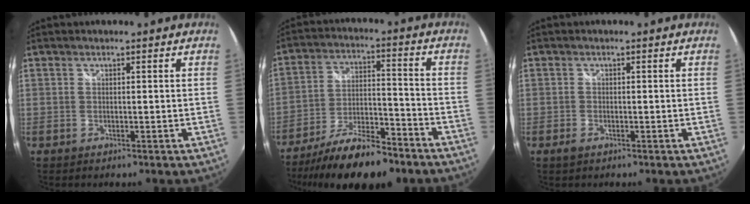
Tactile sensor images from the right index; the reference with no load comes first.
{"total": 17.7, "force": [-13.7, 5.0, 10.1], "torque": [-0.199, -0.021, -0.224]}
{"total": 1.3, "force": [-0.9, 0.7, 0.6], "torque": [-0.012, -0.003, -0.017]}